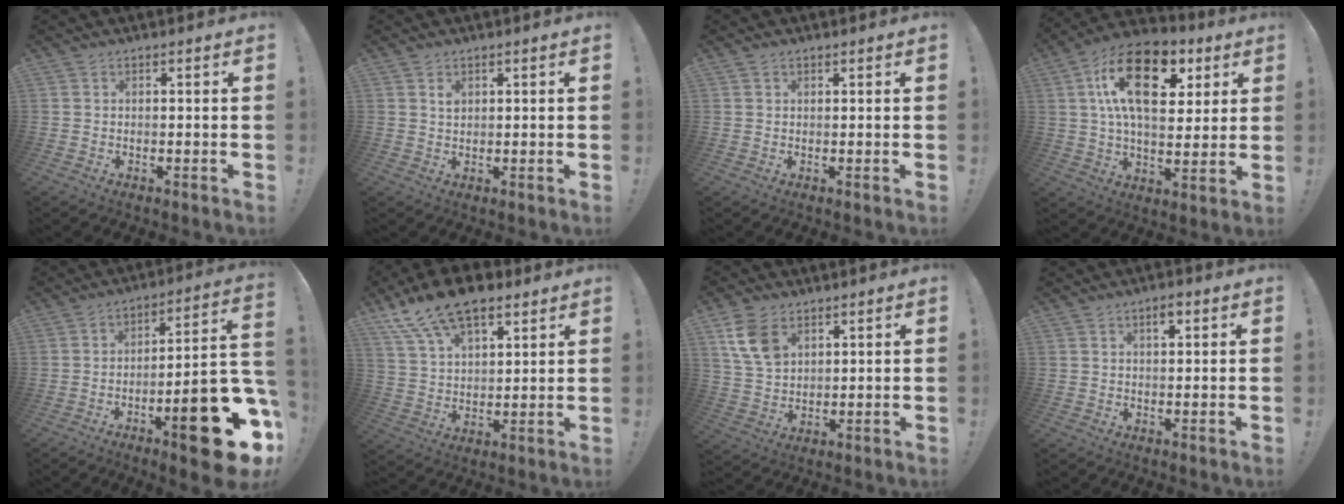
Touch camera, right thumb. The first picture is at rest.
{"total": 1.7, "force": [1.0, 1.1, 0.8], "torque": [0.001, -0.007, 0.015]}
{"total": 0.6, "force": [0.5, 0.3, 0.2], "torque": [0.004, -0.003, 0.009]}
{"total": 21.5, "force": [7.7, 11.8, 16.4], "torque": [-0.274, -0.030, 0.126]}
{"total": 22.6, "force": [-10.2, 6.0, 19.3], "torque": [-0.243, 0.056, -0.154]}
{"total": 14.7, "force": [10.0, 7.0, 8.1], "torque": [-0.157, -0.059, 0.184]}
{"total": 10.2, "force": [5.3, 6.6, 5.7], "torque": [-0.112, -0.011, 0.105]}
{"total": 2.9, "force": [1.4, 1.2, 2.2], "torque": [-0.027, -0.002, 0.018]}